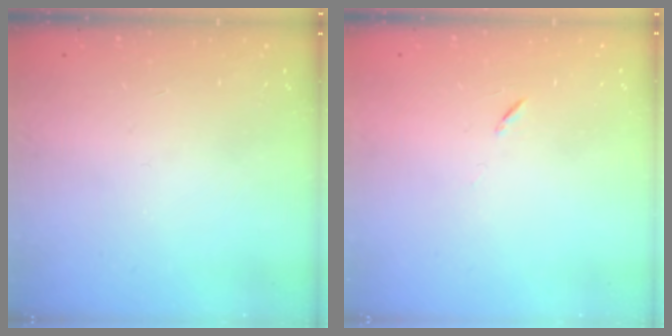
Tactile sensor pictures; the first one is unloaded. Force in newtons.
{"total": 5.8, "press": 5.4, "slide": 2.1}